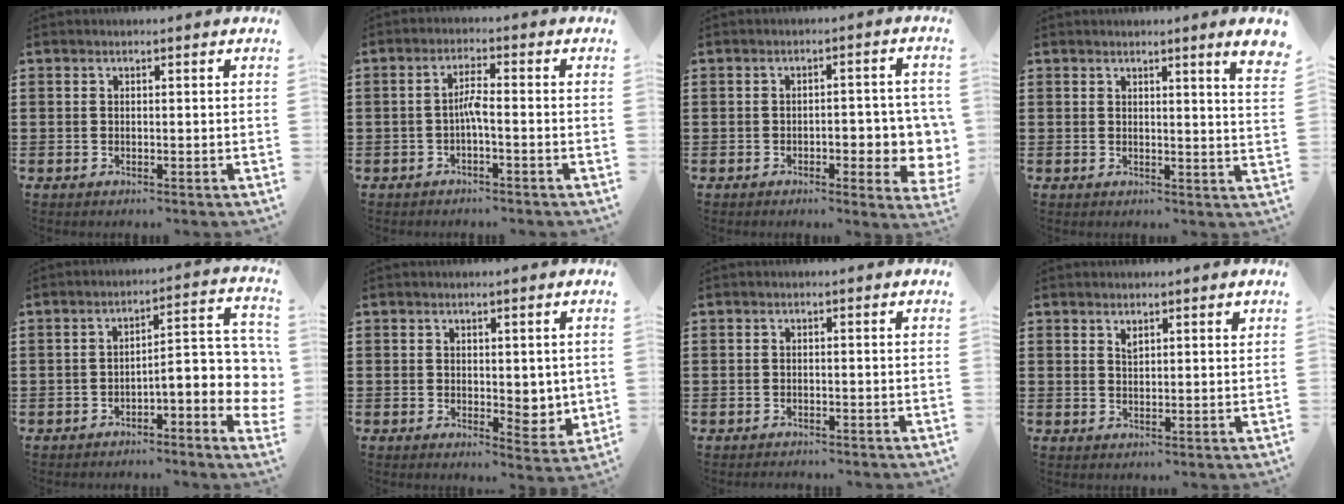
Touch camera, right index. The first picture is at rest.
{"total": 2.8, "force": [-0.8, 0.3, 2.6], "torque": [-0.059, 0.001, -0.020]}
{"total": 5.9, "force": [-1.3, 2.1, 5.3], "torque": [-0.064, -0.005, -0.024]}
{"total": 3.4, "force": [2.4, -0.5, 2.4], "torque": [-0.042, -0.008, 0.039]}
{"total": 5.7, "force": [-2.2, 1.7, 5.0], "torque": [-0.072, -0.020, -0.047]}
{"total": 3.2, "force": [0.9, 2.0, 2.4], "torque": [-0.031, 0.000, 0.015]}
{"total": 0.8, "force": [-0.8, 0.2, -0.1], "torque": [-0.001, 0.002, -0.017]}
{"total": 1.8, "force": [1.4, 0.6, 1.0], "torque": [-0.013, -0.001, 0.022]}